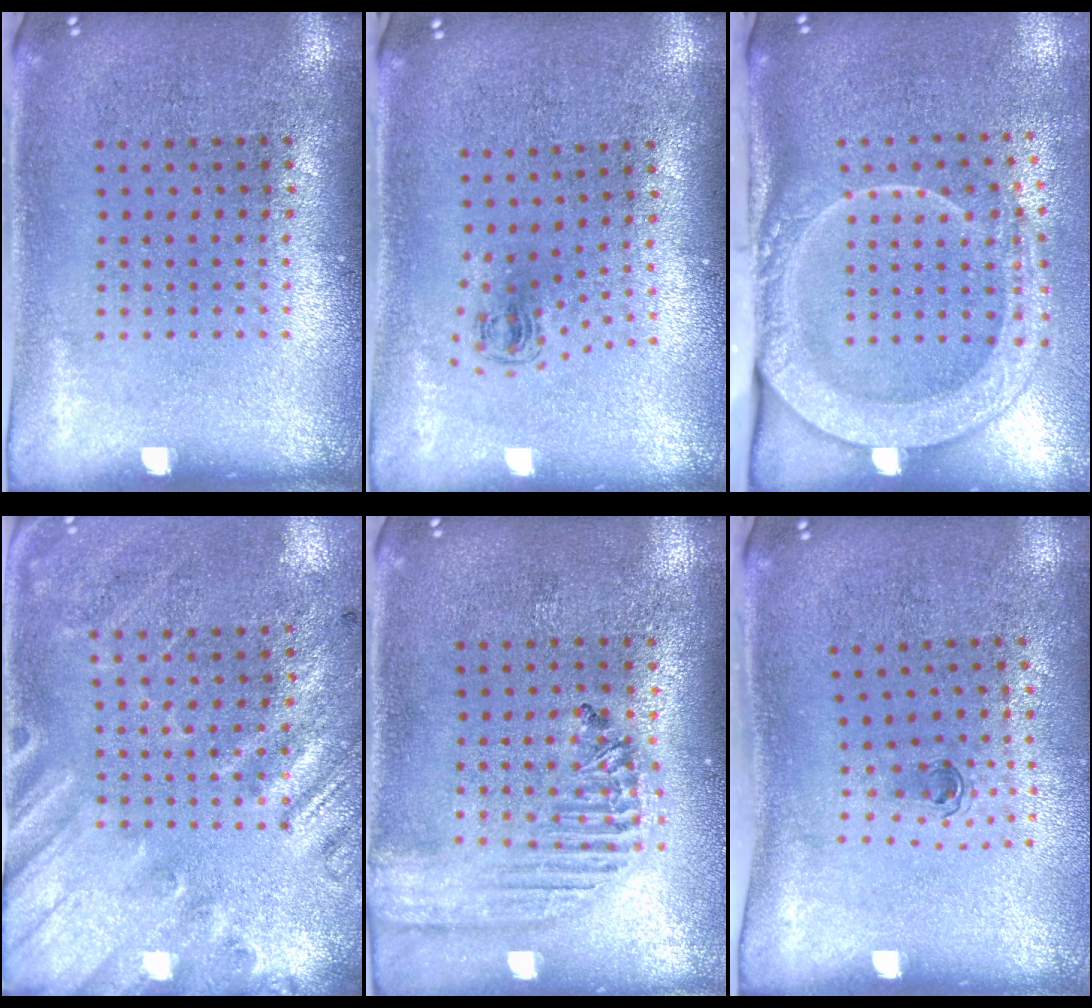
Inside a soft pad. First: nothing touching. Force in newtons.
{"total": 0.6, "press": 0.3, "slide": 0.5}
{"total": 2.8, "press": 2.1, "slide": 1.8}
{"total": 2.5, "press": 1.8, "slide": 1.8}
{"total": 1.8, "press": 1.7, "slide": 0.7}
{"total": 0.6, "press": 0.3, "slide": 0.5}